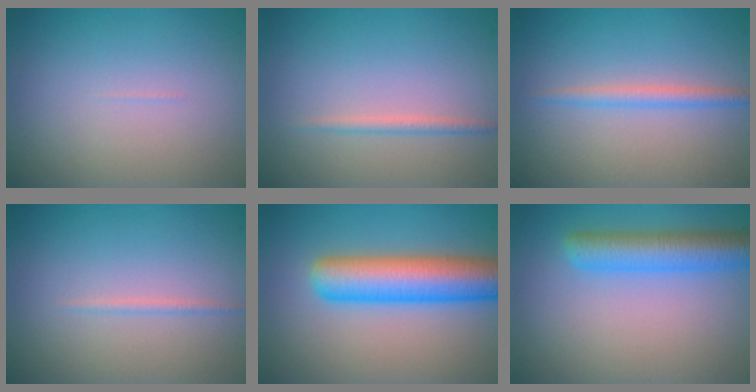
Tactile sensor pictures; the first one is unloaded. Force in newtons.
{"total": 1.1, "press": 1.1, "slide": 0.0}
{"total": 1.7, "press": 1.7, "slide": 0.0}
{"total": 0.7, "press": 0.7, "slide": 0.1}
{"total": 7.9, "press": 7.9, "slide": 0.2}
{"total": 5.0, "press": 5.0, "slide": 0.3}